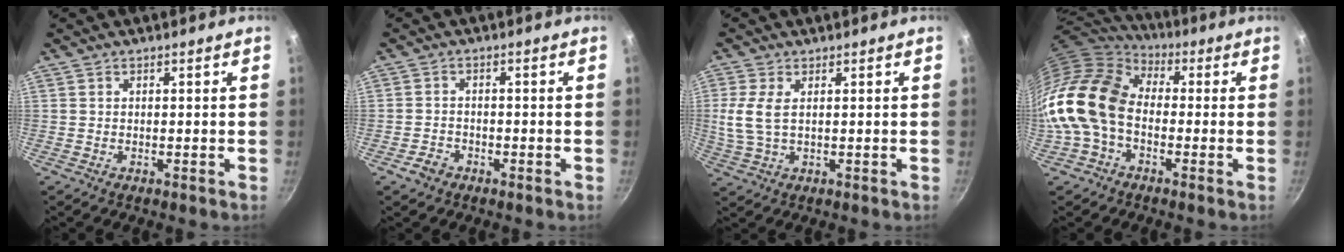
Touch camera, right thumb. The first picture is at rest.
{"total": 2.9, "force": [-1.8, 2.1, 1.0], "torque": [-0.014, 0.024, -0.031]}
{"total": 6.1, "force": [1.0, 3.1, 5.1], "torque": [-0.116, -0.001, 0.023]}
{"total": 17.2, "force": [-1.7, 12.0, 12.2], "torque": [-0.220, 0.035, -0.052]}